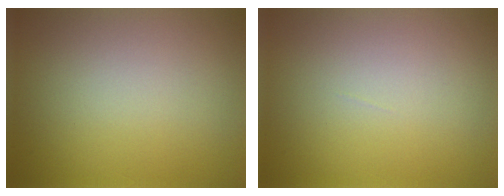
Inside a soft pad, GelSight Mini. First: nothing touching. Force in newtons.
{"total": 0.0}